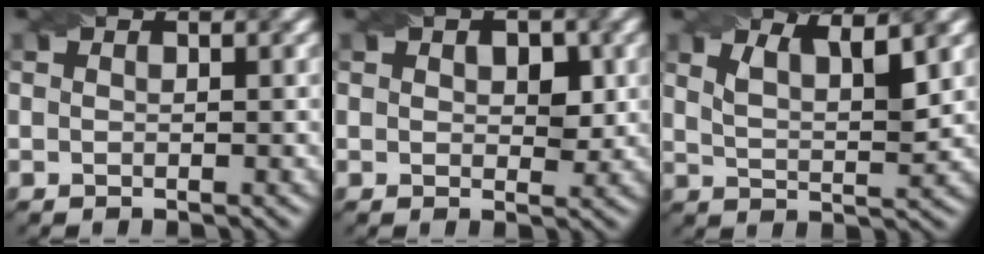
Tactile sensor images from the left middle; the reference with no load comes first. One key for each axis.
{"total": 3.0, "fx": 0.9, "fy": 1.8, "fz": 2.2, "tx": -0.025, "ty": -0.002, "tz": 0.017}
{"total": 4.5, "fx": 2.9, "fy": 1.4, "fz": 3.2, "tx": -0.045, "ty": 0.010, "tz": 0.038}